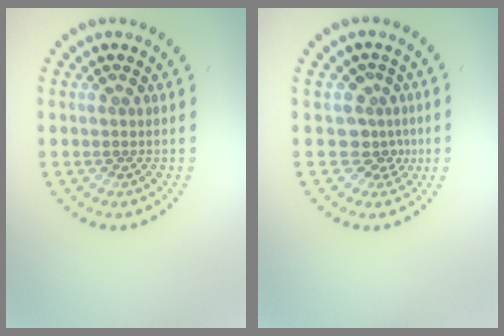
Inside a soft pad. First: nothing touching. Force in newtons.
{"total": 2.6, "press": 2.0, "slide": 1.7}